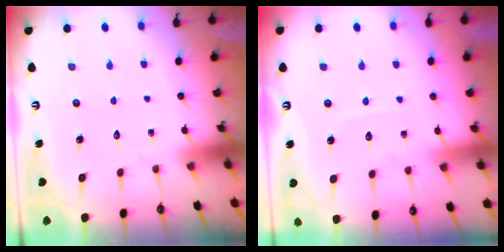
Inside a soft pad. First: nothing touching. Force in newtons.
{"total": 3.8, "press": 3.8, "slide": 0.3}